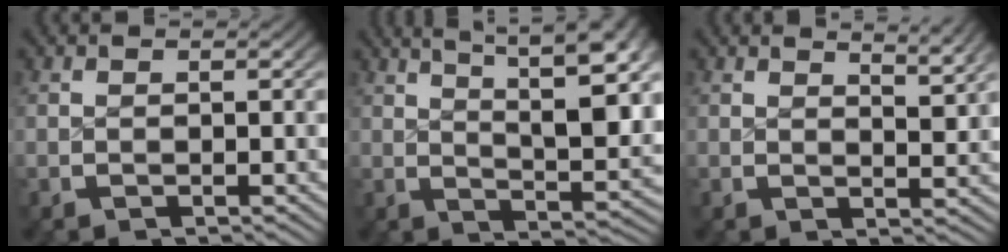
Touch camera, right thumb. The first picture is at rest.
{"total": 10.9, "force": [4.8, 5.0, 8.4], "torque": [-0.100, 0.006, 0.067]}
{"total": 2.7, "force": [2.1, 0.4, 1.6], "torque": [-0.014, -0.004, 0.034]}